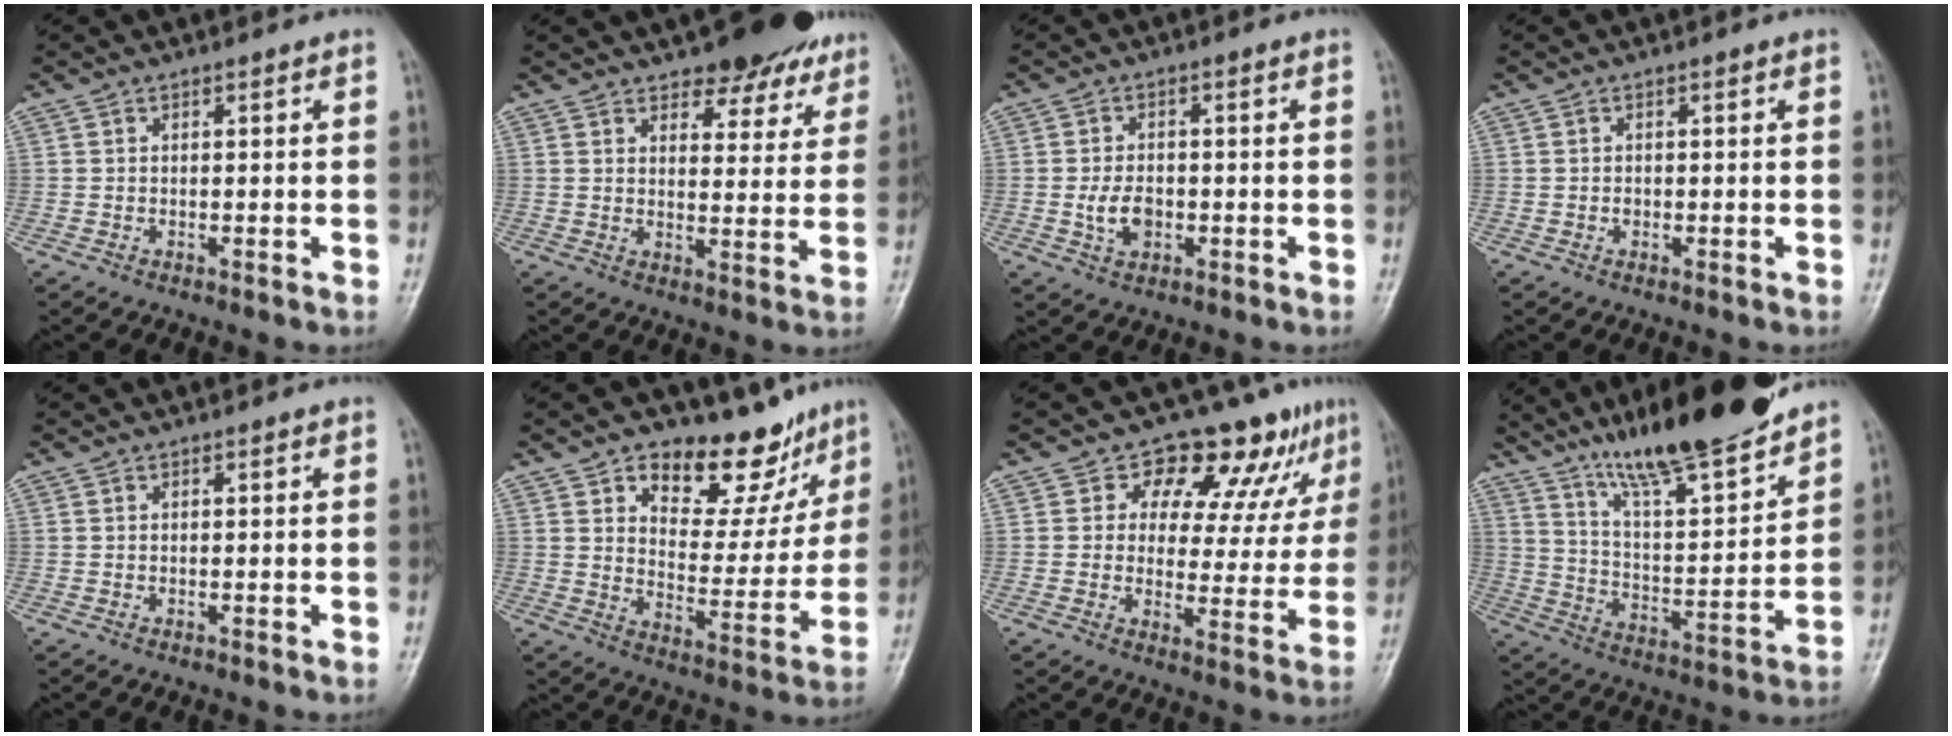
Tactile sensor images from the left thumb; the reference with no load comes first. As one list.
[{"total": 11.4, "force": [9.0, 5.0, 4.8], "torque": [-0.016, -0.053, 0.109]}, {"total": 4.8, "force": [-1.0, 3.2, 3.4], "torque": [-0.057, 0.004, -0.015]}, {"total": 0.7, "force": [-0.1, 0.6, 0.4], "torque": [-0.004, 0.002, -0.004]}, {"total": 0.0}, {"total": 16.1, "force": [10.9, 8.9, 7.8], "torque": [-0.034, -0.065, 0.167]}, {"total": 12.9, "force": [8.0, 7.0, 7.3], "torque": [-0.044, -0.035, 0.106]}, {"total": 19.6, "force": [15.6, 3.1, 11.5], "torque": [-0.156, -0.084, 0.266]}]